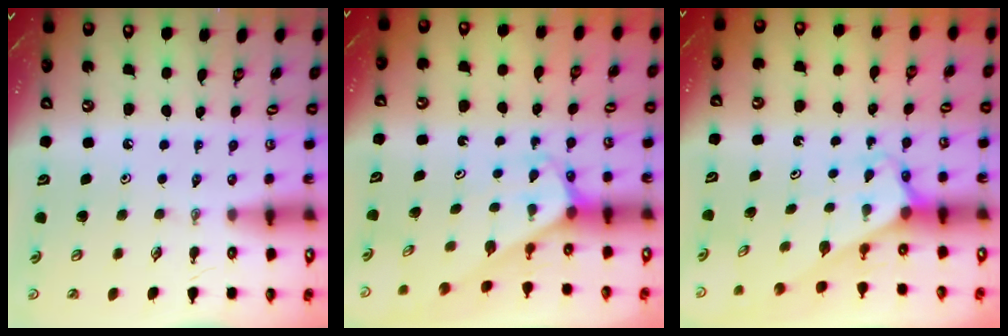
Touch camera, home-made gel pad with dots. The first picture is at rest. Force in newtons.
{"total": 2.8, "press": 2.8, "slide": 0.1}
{"total": 2.5, "press": 2.5, "slide": 0.2}